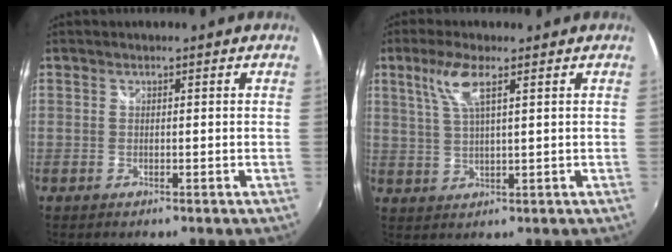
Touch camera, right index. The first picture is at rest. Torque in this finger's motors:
{"motor_torque": [0.68, 0.34, 0.32, 0.08]}